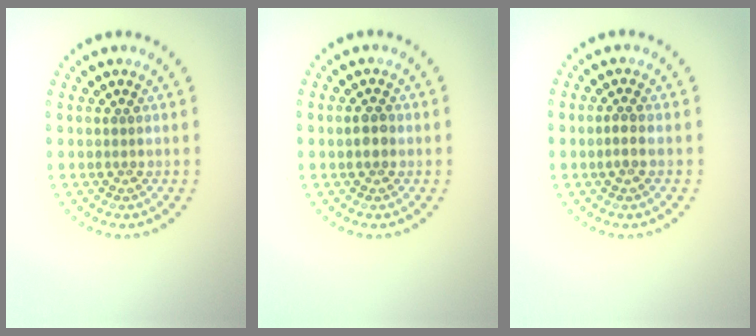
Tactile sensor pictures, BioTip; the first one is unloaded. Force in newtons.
{"total": 1.5, "press": 1.5, "slide": 0.1}
{"total": 0.7, "press": 0.5, "slide": 0.5}